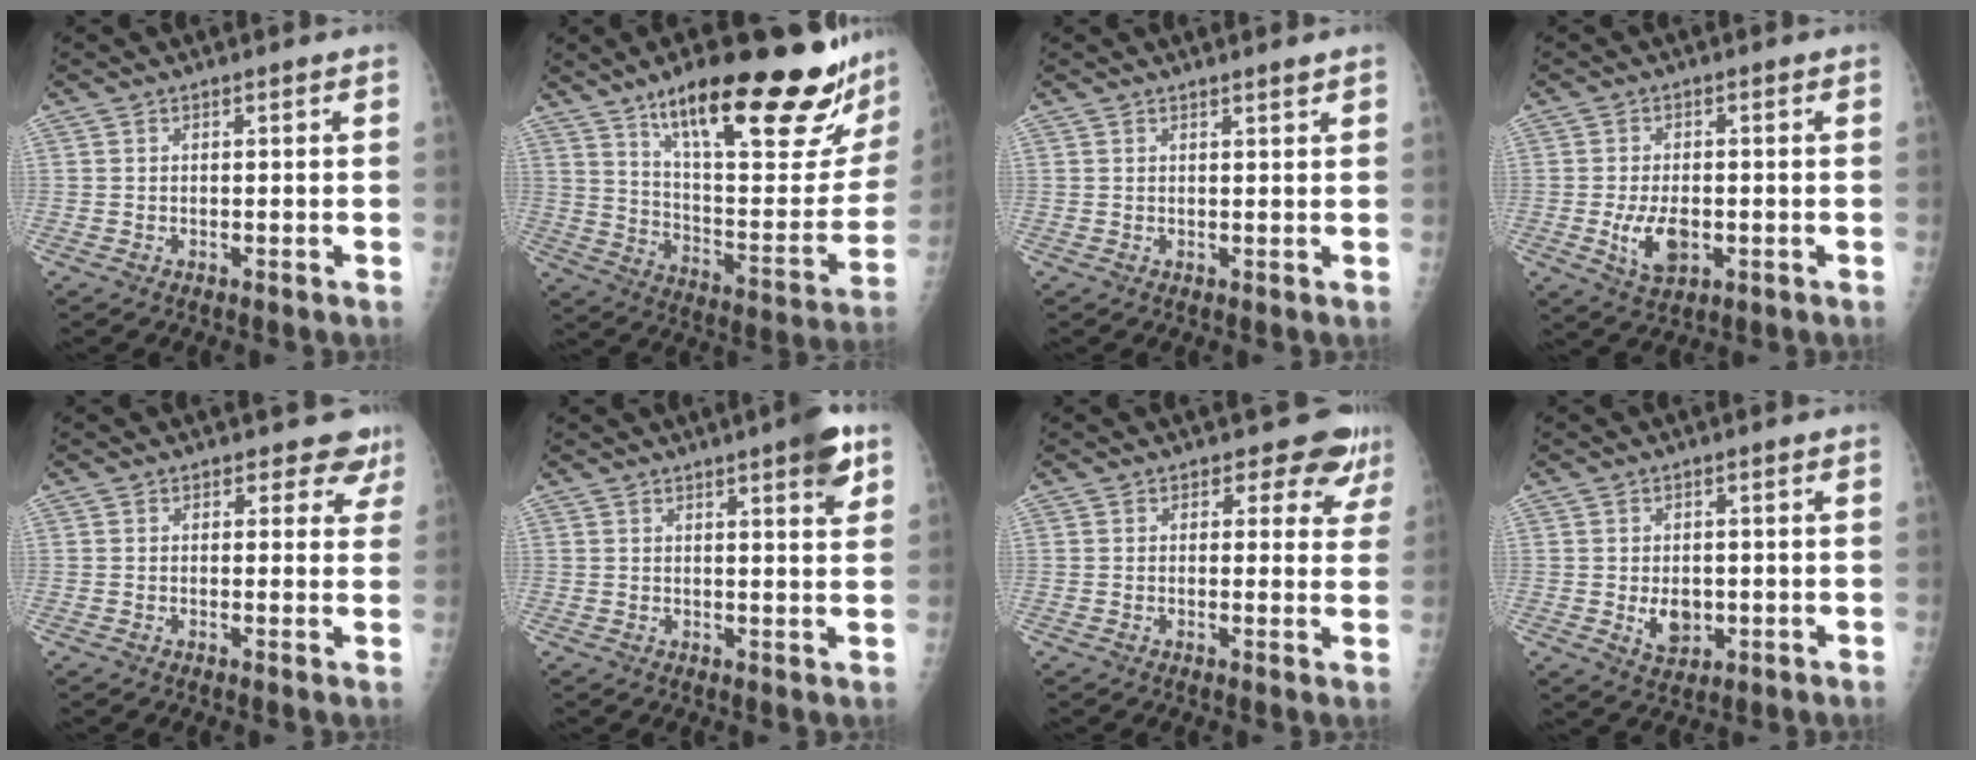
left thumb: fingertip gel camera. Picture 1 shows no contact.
{"total": 30.3, "force": [20.2, 7.2, 21.4], "torque": [-0.280, -0.078, 0.306]}
{"total": 1.1, "force": [0.9, 0.0, 0.6], "torque": [-0.006, -0.007, 0.015]}
{"total": 6.7, "force": [-1.5, 3.8, 5.3], "torque": [-0.093, -0.006, -0.021]}
{"total": 4.6, "force": [3.6, 2.7, 1.0], "torque": [0.028, -0.018, 0.026]}
{"total": 6.2, "force": [3.5, 1.1, 5.0], "torque": [-0.058, -0.014, 0.042]}
{"total": 6.4, "force": [4.9, 3.7, 1.9], "torque": [0.019, -0.024, 0.039]}
{"total": 4.9, "force": [-0.5, 3.6, 3.4], "torque": [-0.034, -0.005, 0.003]}